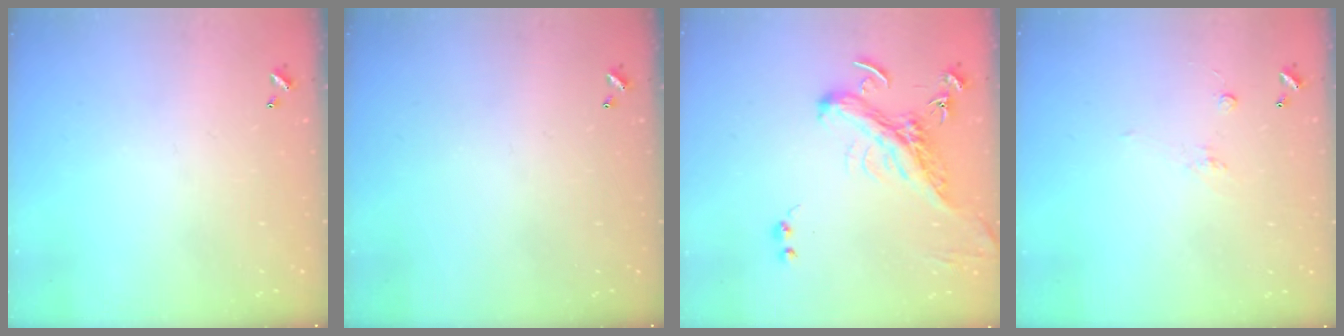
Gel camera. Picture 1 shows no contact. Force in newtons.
{"total": 0.0}
{"total": 2.9, "press": 2.4, "slide": 1.7}
{"total": 1.7, "press": 1.5, "slide": 0.8}